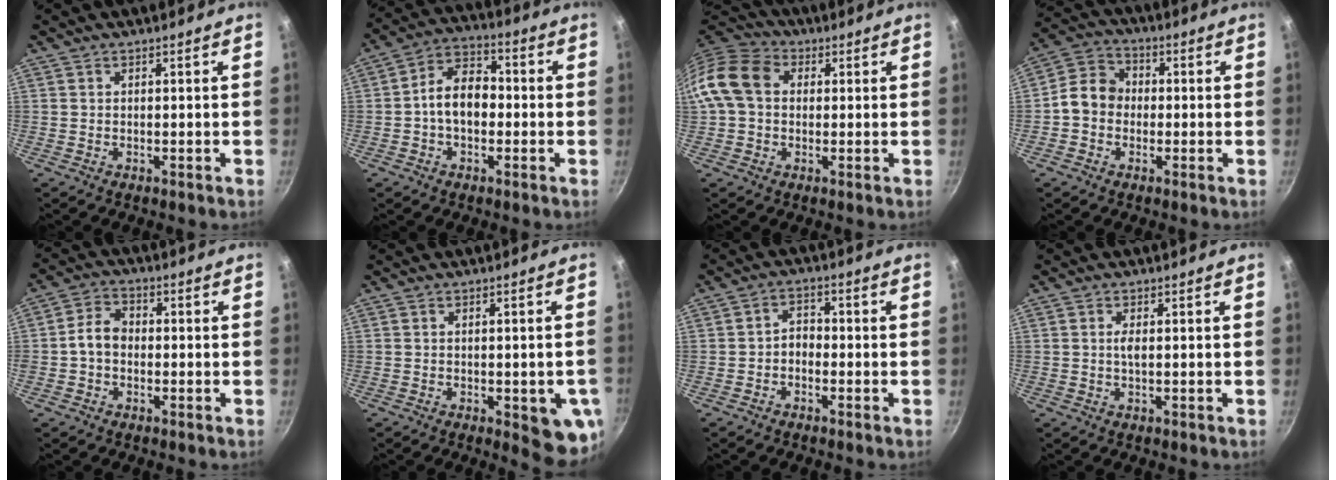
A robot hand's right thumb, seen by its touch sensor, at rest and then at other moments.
{"total": 9.4, "force": [-1.1, 6.5, 6.8], "torque": [-0.082, 0.035, -0.033]}
{"total": 11.3, "force": [1.3, 8.8, 7.0], "torque": [-0.112, 0.026, 0.004]}
{"total": 7.9, "force": [-0.8, 6.7, 4.1], "torque": [-0.046, 0.022, -0.036]}
{"total": 5.5, "force": [-0.8, 4.2, 3.5], "torque": [-0.046, 0.022, -0.025]}
{"total": 9.4, "force": [-2.5, 3.3, 8.5], "torque": [-0.071, 0.002, -0.026]}
{"total": 3.0, "force": [-1.3, 2.2, 1.7], "torque": [-0.015, 0.019, -0.030]}
{"total": 1.7, "force": [0.1, 0.6, 1.6], "torque": [-0.034, 0.001, 0.001]}